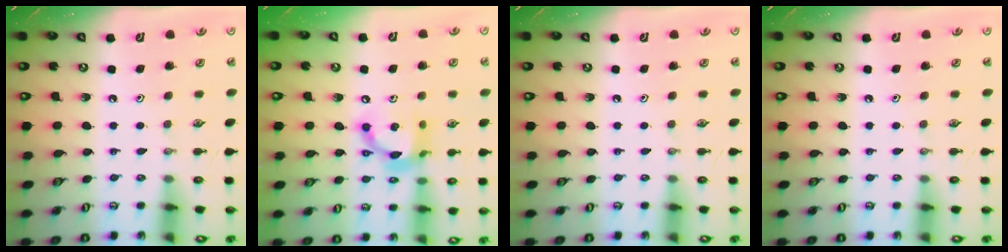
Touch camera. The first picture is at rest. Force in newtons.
{"total": 13.0, "press": 13.0, "slide": 1.0}
{"total": 0.0}
{"total": 0.0}